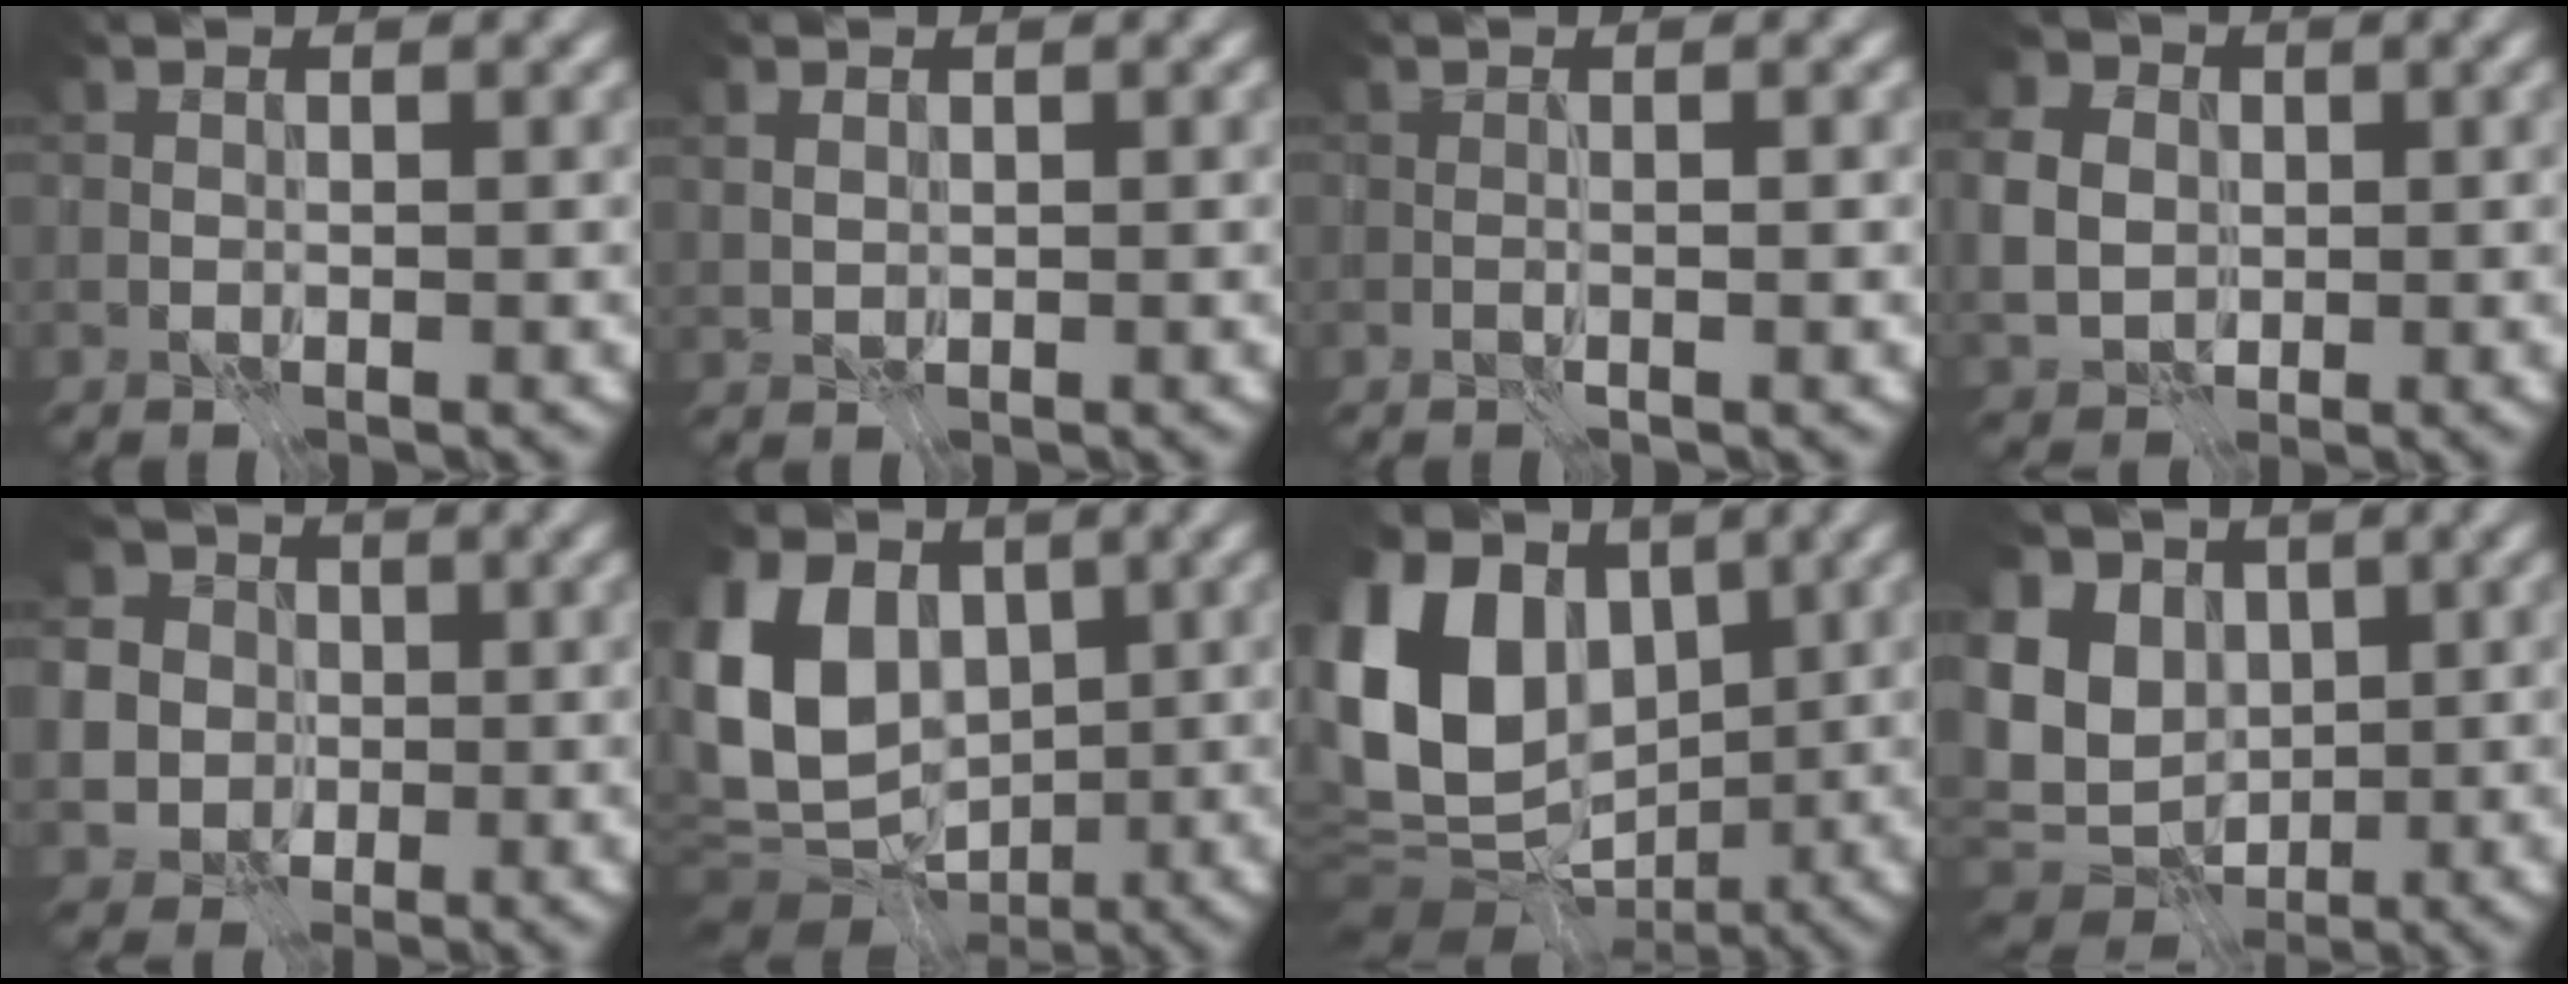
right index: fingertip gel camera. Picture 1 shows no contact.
{"total": 0.9, "force": [0.5, 0.6, 0.5], "torque": [-0.012, -0.001, 0.011]}
{"total": 0.6, "force": [-0.3, -0.3, 0.5], "torque": [-0.005, -0.001, -0.004]}
{"total": 6.6, "force": [0.5, 5.5, 3.5], "torque": [-0.081, 0.016, -0.007]}
{"total": 8.1, "force": [-0.3, 7.6, 2.7], "torque": [-0.076, 0.012, -0.035]}
{"total": 12.6, "force": [0.6, 9.8, 8.0], "torque": [-0.172, 0.008, 0.017]}
{"total": 13.8, "force": [2.0, 10.3, 8.9], "torque": [-0.192, 0.007, 0.025]}
{"total": 10.7, "force": [1.4, 8.7, 6.1], "torque": [-0.134, 0.015, 0.022]}